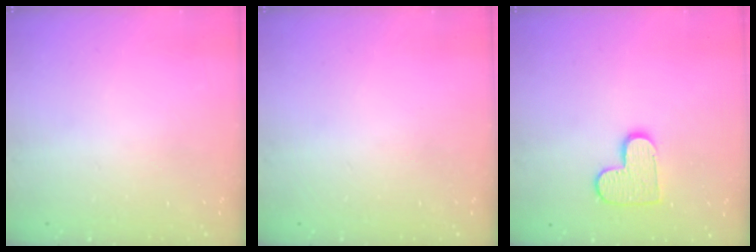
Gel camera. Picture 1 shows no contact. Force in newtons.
{"total": 0.0}
{"total": 10.0, "press": 10.0, "slide": 0.6}